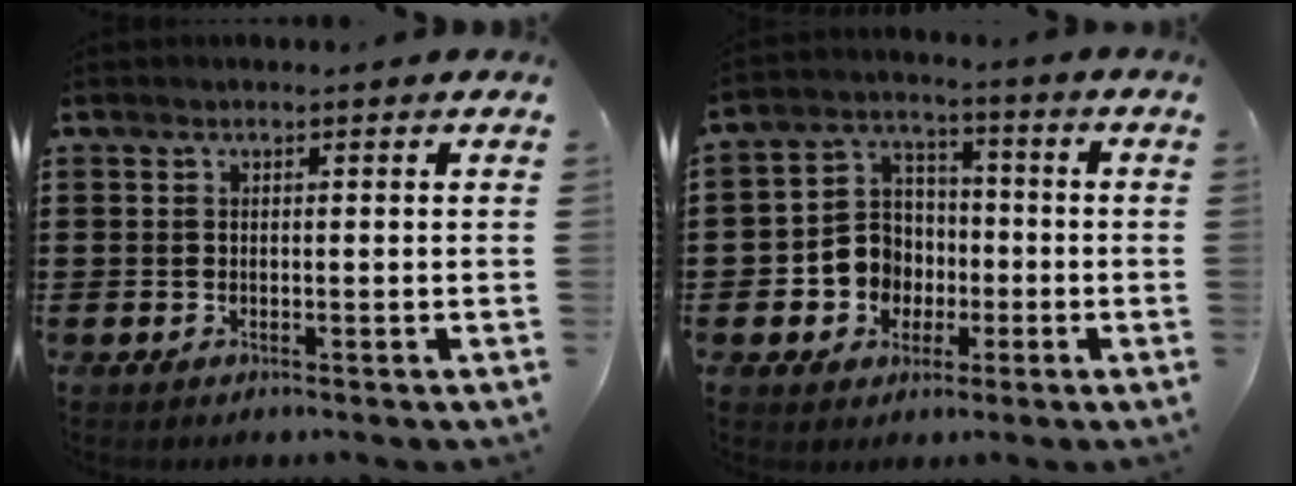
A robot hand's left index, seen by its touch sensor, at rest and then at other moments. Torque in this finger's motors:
{"motor_torque": [0.92, -0.16, 0.42, 0.06]}